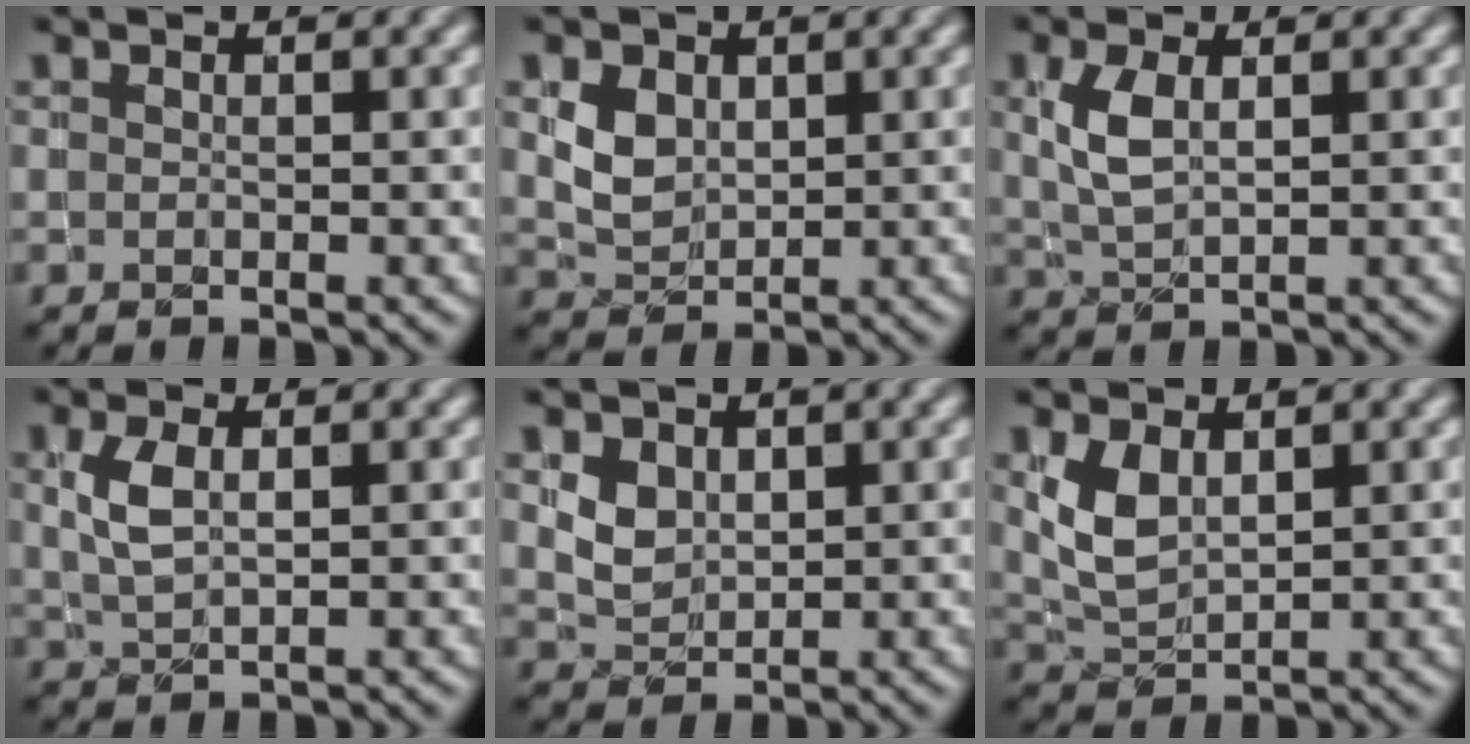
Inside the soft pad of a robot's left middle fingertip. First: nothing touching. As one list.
[{"total": 2.8, "force": [0.6, 2.2, 1.6], "torque": [-0.038, -0.002, 0.015]}, {"total": 3.2, "force": [0.6, 1.6, 2.6], "torque": [-0.065, 0.003, 0.016]}, {"total": 2.8, "force": [0.5, 1.4, 2.3], "torque": [-0.058, 0.003, 0.014]}, {"total": 2.2, "force": [0.7, 1.7, 1.1], "torque": [-0.026, -0.005, 0.018]}, {"total": 3.2, "force": [1.0, 1.9, 2.4], "torque": [-0.061, -0.001, 0.026]}]